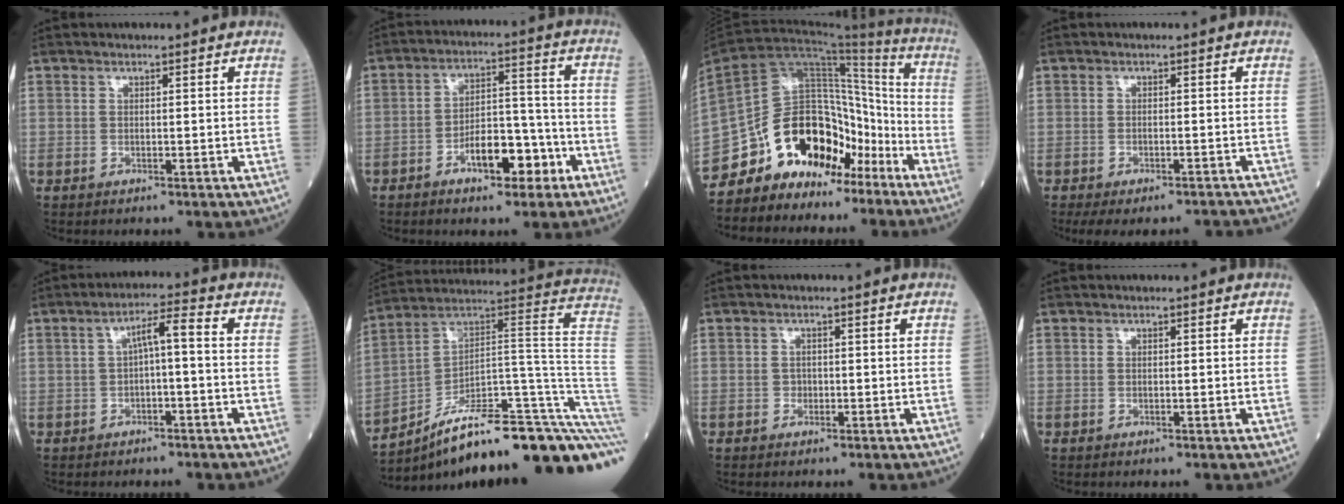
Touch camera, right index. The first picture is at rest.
{"total": 9.1, "force": [-4.6, 3.6, 7.0], "torque": [-0.115, 0.025, -0.071]}
{"total": 17.7, "force": [-12.9, 9.5, 7.5], "torque": [-0.137, 0.078, -0.218]}
{"total": 9.2, "force": [-8.3, 2.1, 3.2], "torque": [-0.041, 0.004, -0.099]}
{"total": 4.2, "force": [-0.2, 0.6, 4.2], "torque": [-0.066, 0.020, -0.003]}
{"total": 30.2, "force": [-21.2, 3.6, 21.2], "torque": [-0.169, 0.036, -0.305]}
{"total": 0.9, "force": [-0.4, 0.8, 0.2], "torque": [0.004, 0.005, -0.008]}
{"total": 0.0}